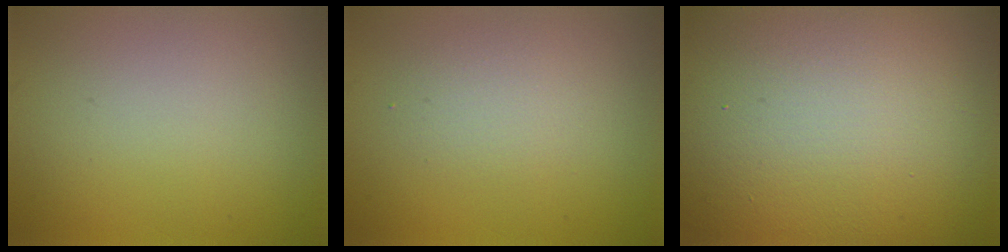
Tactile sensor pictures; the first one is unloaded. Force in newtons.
{"total": 2.0, "press": 2.0, "slide": 0.1}
{"total": 25.5, "press": 25.5, "slide": 1.0}